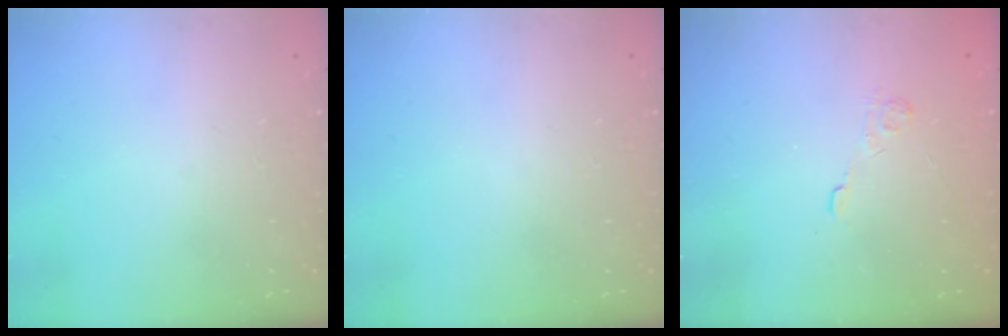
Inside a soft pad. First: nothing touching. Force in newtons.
{"total": 0.0}
{"total": 2.3, "press": 1.8, "slide": 1.4}